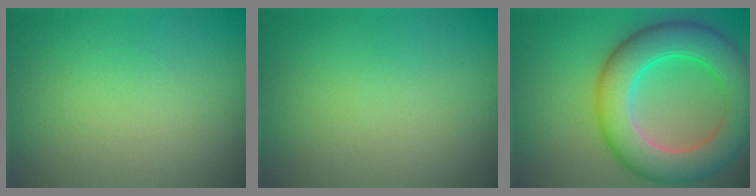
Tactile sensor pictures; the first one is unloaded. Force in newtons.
{"total": 0.0}
{"total": 9.3, "press": 9.3, "slide": 0.4}